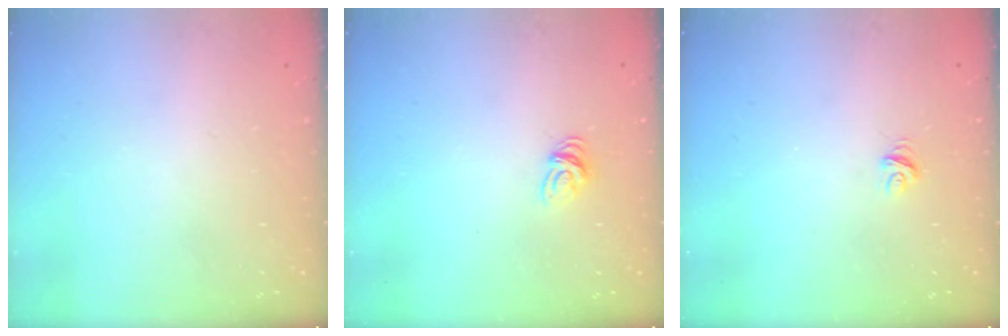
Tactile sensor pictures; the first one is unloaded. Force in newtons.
{"total": 6.2, "press": 6.2, "slide": 0.4}
{"total": 4.9, "press": 4.8, "slide": 0.3}